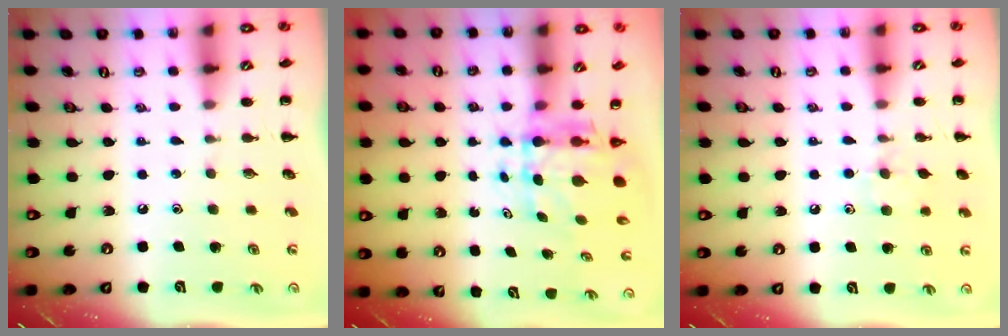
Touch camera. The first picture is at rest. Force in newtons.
{"total": 6.3, "press": 6.1, "slide": 1.6}
{"total": 6.9, "press": 6.6, "slide": 2.0}